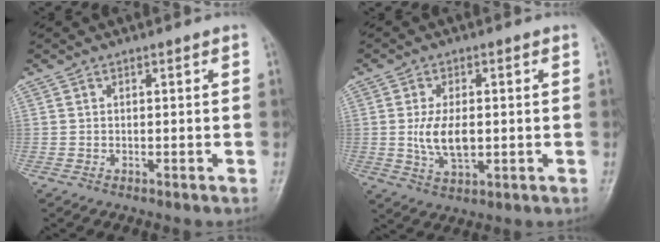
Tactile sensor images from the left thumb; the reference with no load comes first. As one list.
[{"total": 7.1, "force": [-0.2, 3.8, 6.0], "torque": [-0.113, -0.007, 0.001]}]